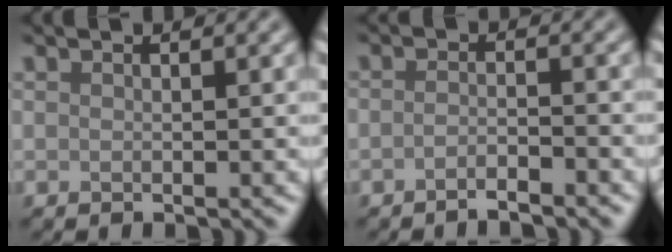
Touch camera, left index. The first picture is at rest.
{"total": 1.7, "force": [-1.3, 0.3, 1.1], "torque": [-0.018, 0.001, -0.029]}